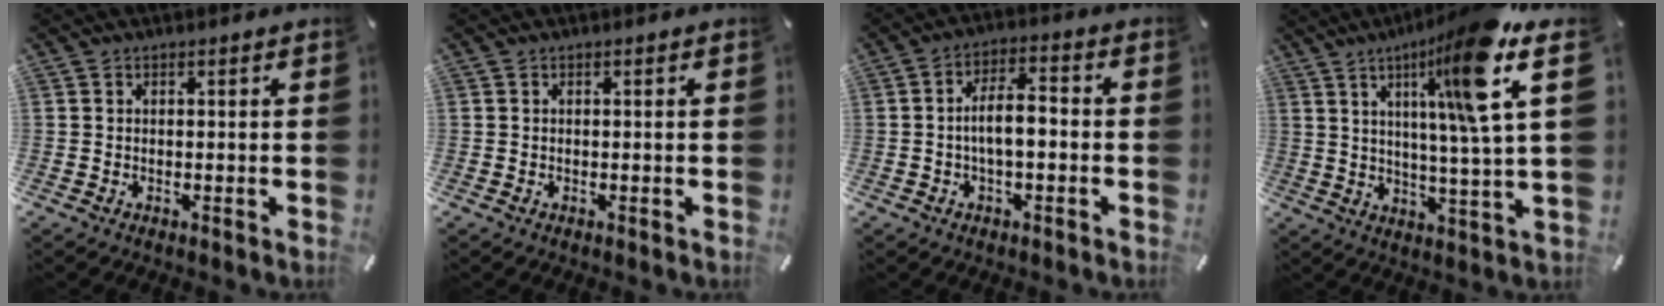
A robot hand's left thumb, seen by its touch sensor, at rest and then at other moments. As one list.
[{"total": 0.0}, {"total": 6.8, "force": [-1.4, 3.0, 5.9], "torque": [-0.102, 0.019, -0.024]}, {"total": 19.3, "force": [9.2, 0.7, 17.0], "torque": [-0.272, -0.039, 0.120]}]